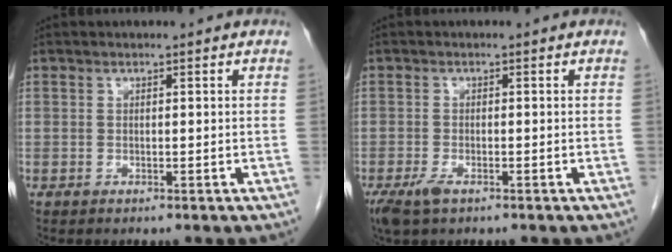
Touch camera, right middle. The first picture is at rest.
{"total": 3.2, "force": [-1.9, 1.2, 2.3], "torque": [-0.054, -0.006, -0.031]}